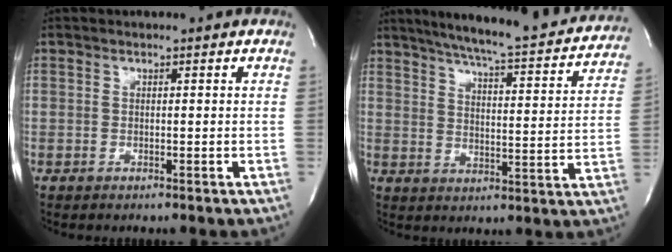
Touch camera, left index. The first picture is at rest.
{"total": 22.9, "force": [20.6, 2.4, 9.8], "torque": [-0.153, -0.035, 0.259]}